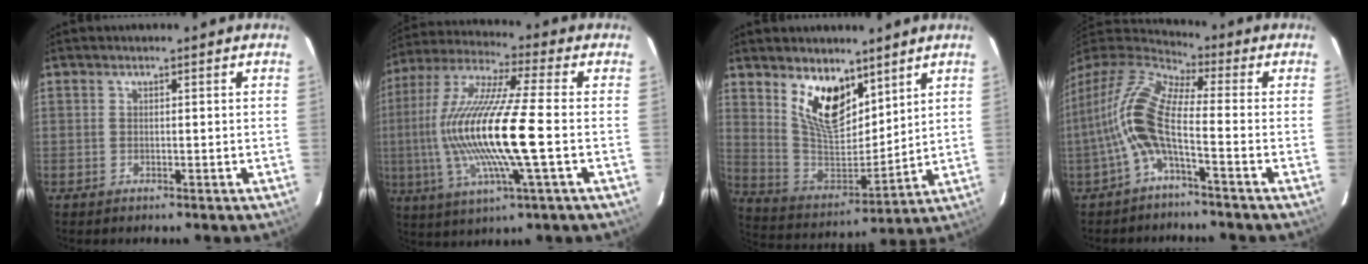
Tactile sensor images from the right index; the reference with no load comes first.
{"total": 19.4, "force": [-2.0, 1.6, 19.2], "torque": [-0.373, -0.010, -0.044]}
{"total": 13.8, "force": [8.4, 6.8, 8.6], "torque": [-0.160, -0.011, 0.170]}
{"total": 13.5, "force": [-3.0, 3.5, 12.7], "torque": [-0.255, 0.006, -0.067]}